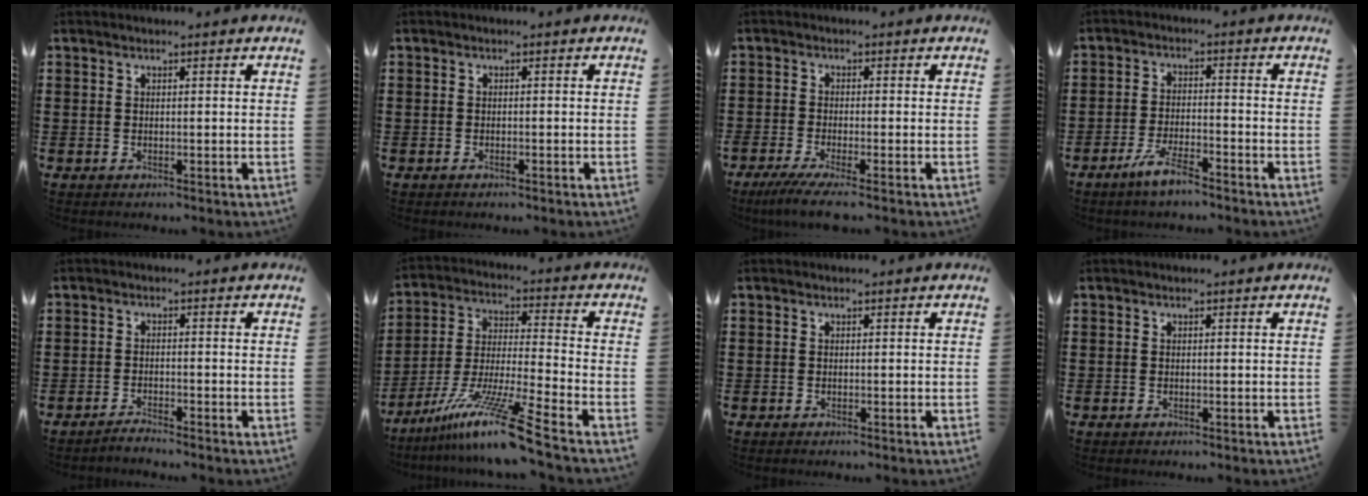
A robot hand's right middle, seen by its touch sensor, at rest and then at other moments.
{"total": 0.5, "force": [-0.5, 0.1, 0.2], "torque": [-0.007, -0.003, -0.009]}
{"total": 3.3, "force": [-2.4, -0.1, 2.2], "torque": [-0.052, -0.015, -0.048]}
{"total": 5.0, "force": [-3.9, 0.7, 3.0], "torque": [-0.069, -0.002, -0.076]}
{"total": 1.7, "force": [-1.6, -0.1, 0.4], "torque": [-0.008, 0.002, -0.032]}
{"total": 13.3, "force": [-9.9, -0.4, 8.8], "torque": [-0.164, 0.005, -0.189]}
{"total": 0.0}
{"total": 0.0}